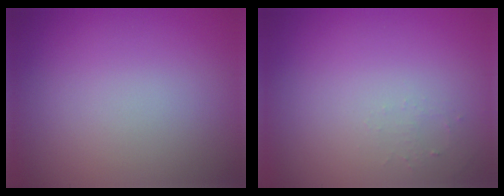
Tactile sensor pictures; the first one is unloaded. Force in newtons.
{"total": 0.8, "press": 0.8, "slide": 0.3}